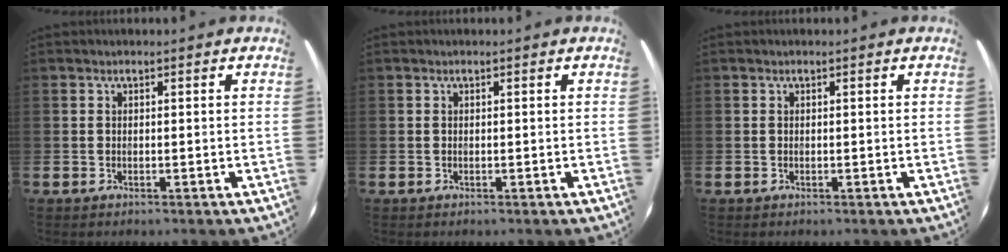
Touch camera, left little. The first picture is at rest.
{"total": 0.0}
{"total": 0.0}